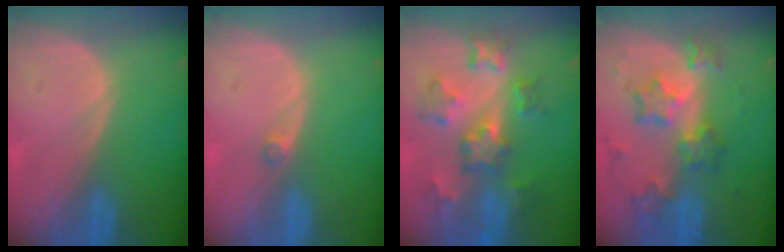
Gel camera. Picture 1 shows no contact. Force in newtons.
{"total": 1.0, "press": 0.9, "slide": 0.5}
{"total": 8.8, "press": 7.9, "slide": 3.8}
{"total": 8.5, "press": 7.4, "slide": 4.1}